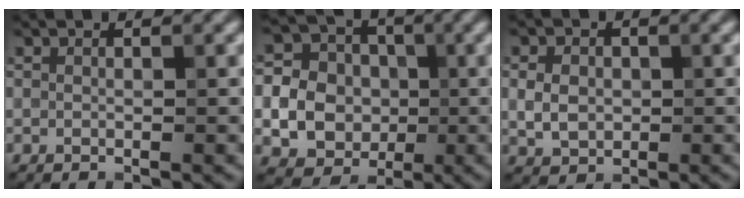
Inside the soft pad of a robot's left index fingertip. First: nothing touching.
{"total": 11.4, "force": [-0.7, 10.3, 4.9], "torque": [-0.120, 0.027, -0.028]}
{"total": 2.8, "force": [0.0, 2.1, 1.9], "torque": [-0.040, 0.001, -0.002]}